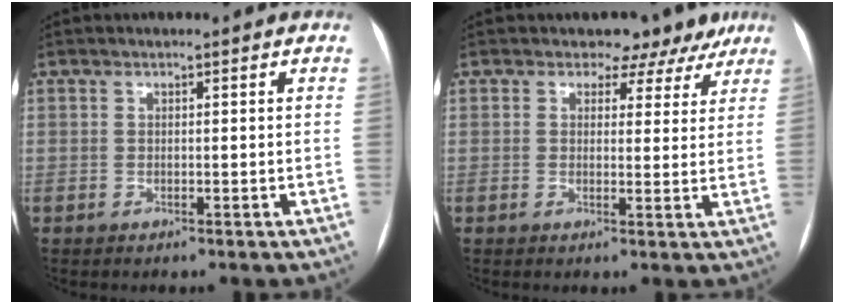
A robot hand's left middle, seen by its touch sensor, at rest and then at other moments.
{"total": 6.8, "force": [5.4, 4.0, 0.8], "torque": [0.015, 0.002, 0.041]}